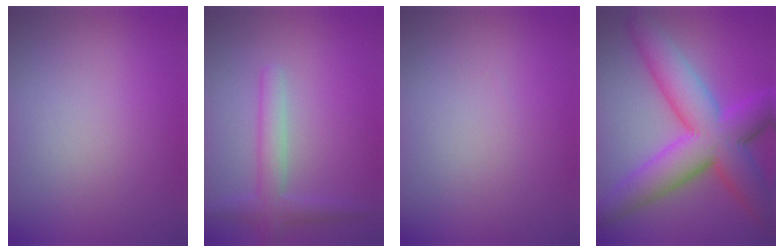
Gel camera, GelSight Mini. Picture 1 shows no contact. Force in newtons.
{"total": 2.8, "press": 2.8, "slide": 0.1}
{"total": 0.0}
{"total": 10.1, "press": 10.1, "slide": 0.4}